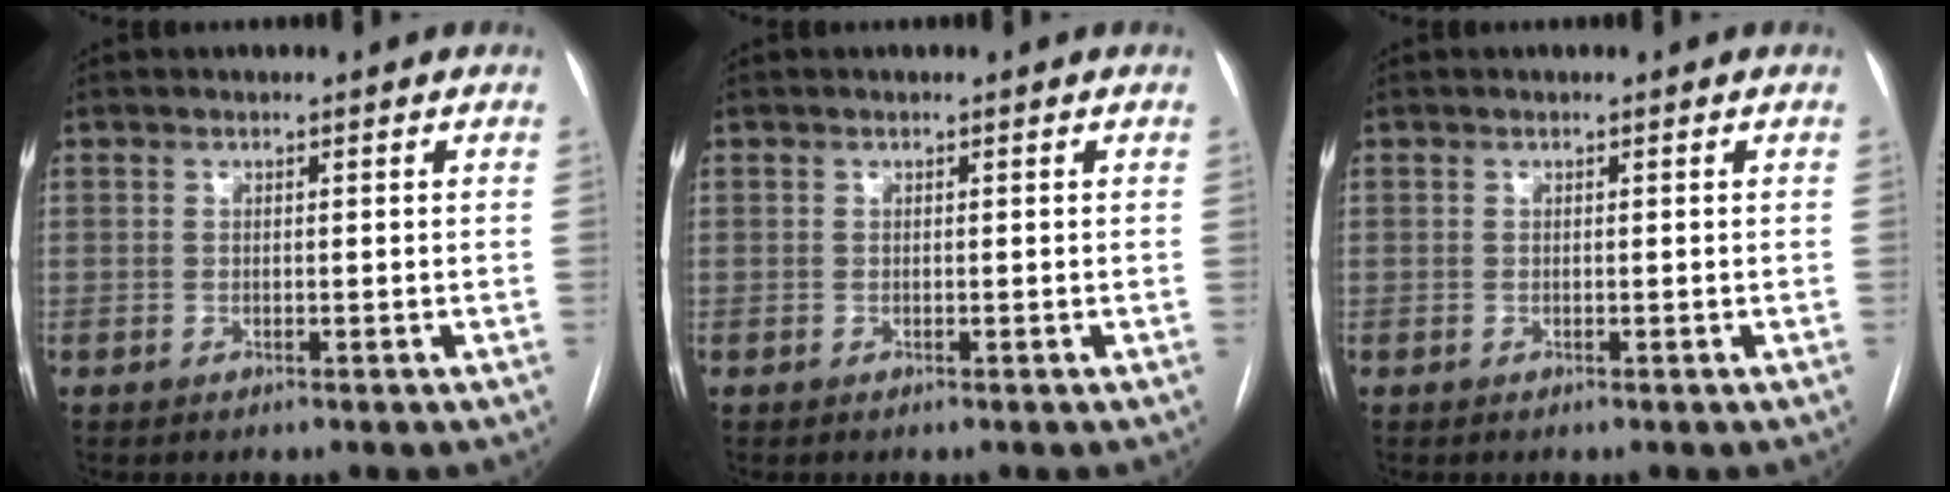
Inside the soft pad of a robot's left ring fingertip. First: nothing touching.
{"total": 0.0}
{"total": 0.0}